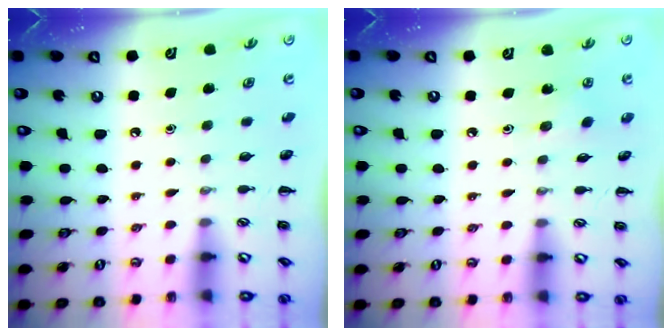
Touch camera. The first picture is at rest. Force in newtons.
{"total": 2.8, "press": 2.6, "slide": 0.9}